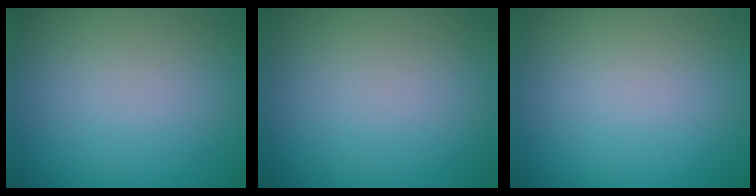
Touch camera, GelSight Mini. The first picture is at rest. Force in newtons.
{"total": 0.0}
{"total": 0.0}